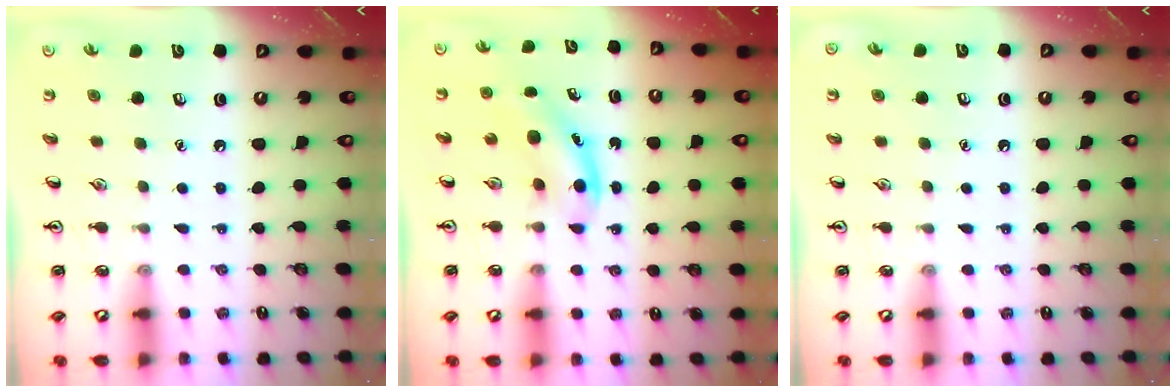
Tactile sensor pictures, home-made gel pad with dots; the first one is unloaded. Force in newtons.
{"total": 5.2, "press": 5.1, "slide": 0.9}
{"total": 0.0}